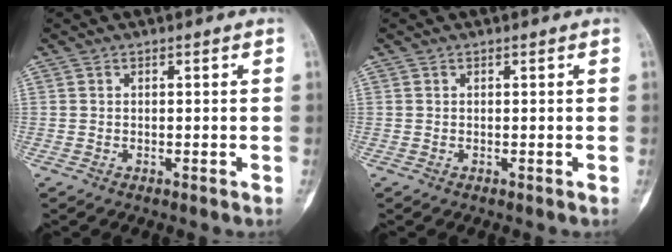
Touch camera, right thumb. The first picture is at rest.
{"total": 0.0}